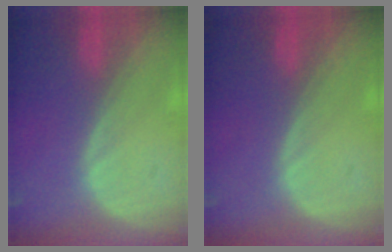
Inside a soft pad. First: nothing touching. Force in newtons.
{"total": 0.0}